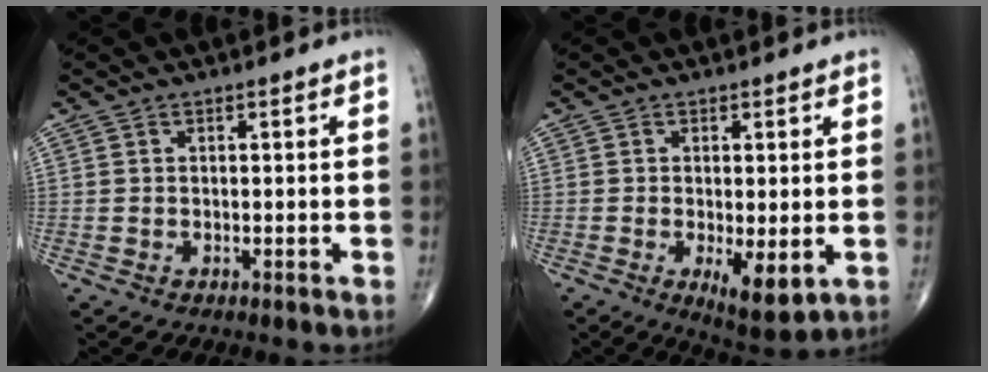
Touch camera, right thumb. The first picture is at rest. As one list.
[{"total": 6.6, "force": [-1.4, 2.4, 6.0], "torque": [-0.093, -0.021, -0.017]}]